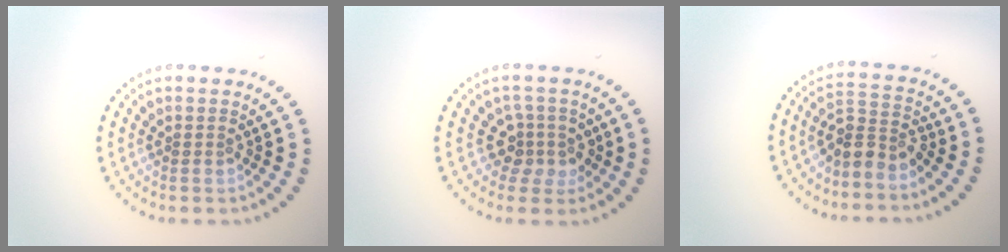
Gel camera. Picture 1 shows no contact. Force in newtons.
{"total": 2.7, "press": 2.0, "slide": 1.9}
{"total": 2.8, "press": 2.1, "slide": 1.8}